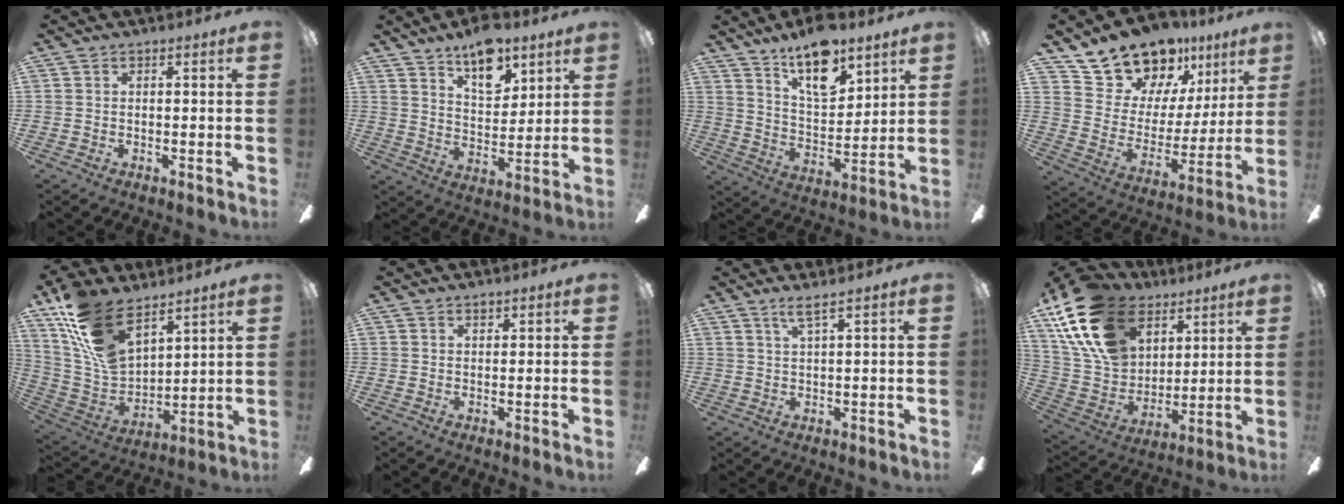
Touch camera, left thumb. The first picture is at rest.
{"total": 12.4, "force": [9.0, 5.8, 6.2], "torque": [-0.080, -0.050, 0.157]}
{"total": 15.9, "force": [11.4, 6.6, 8.9], "torque": [-0.144, -0.061, 0.197]}
{"total": 17.2, "force": [14.6, 8.6, 3.3], "torque": [-0.074, -0.116, 0.274]}
{"total": 18.5, "force": [12.2, 9.2, 10.4], "torque": [-0.238, -0.064, 0.227]}
{"total": 1.0, "force": [0.8, 0.6, 0.3], "torque": [0.001, -0.002, 0.013]}
{"total": 3.1, "force": [2.3, 0.0, 2.0], "torque": [-0.047, -0.002, 0.041]}
{"total": 22.2, "force": [11.9, 14.4, 12.0], "torque": [-0.272, -0.041, 0.221]}